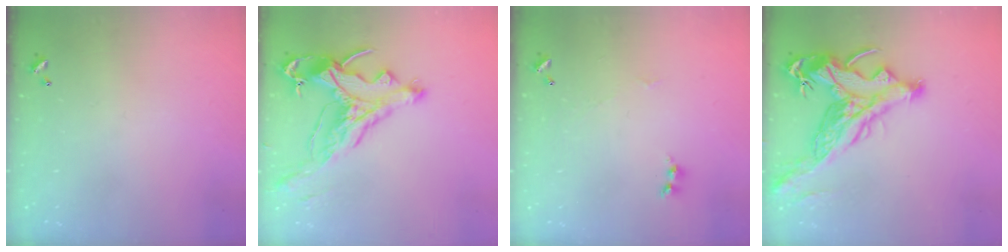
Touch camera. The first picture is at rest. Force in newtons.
{"total": 3.2, "press": 2.8, "slide": 1.6}
{"total": 1.6, "press": 1.6, "slide": 0.2}
{"total": 9.2, "press": 8.8, "slide": 2.6}